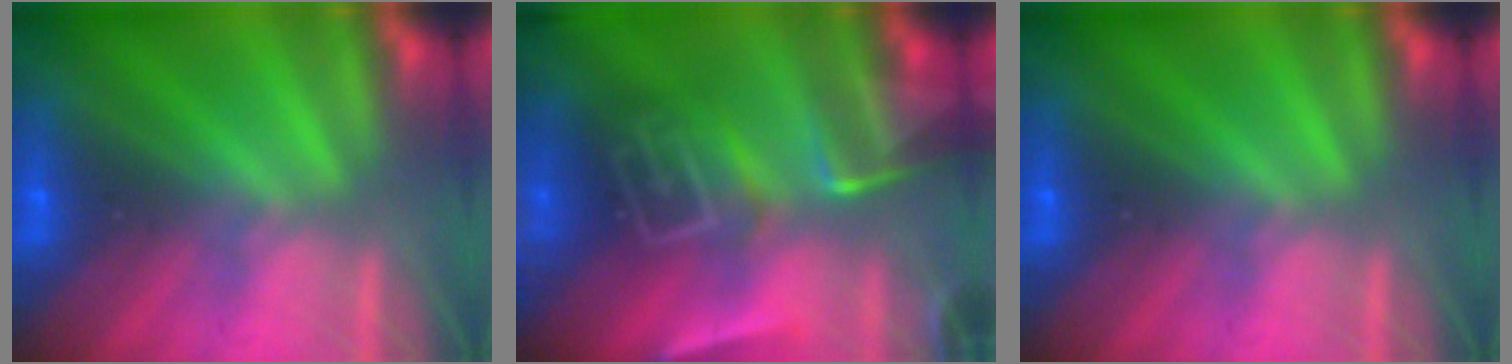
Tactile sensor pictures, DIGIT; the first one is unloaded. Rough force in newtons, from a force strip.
{"total": 7.8}
{"total": 0.0}